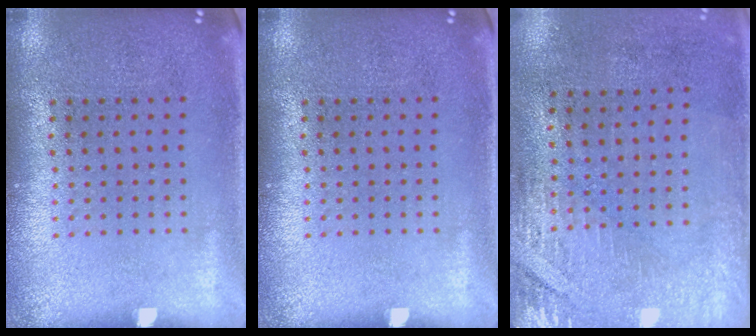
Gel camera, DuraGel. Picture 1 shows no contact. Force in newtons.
{"total": 0.0}
{"total": 2.9, "press": 2.5, "slide": 1.4}